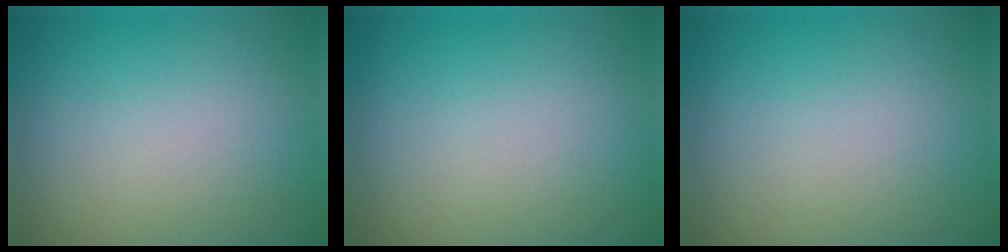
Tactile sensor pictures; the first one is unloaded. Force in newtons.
{"total": 0.0}
{"total": 0.0}